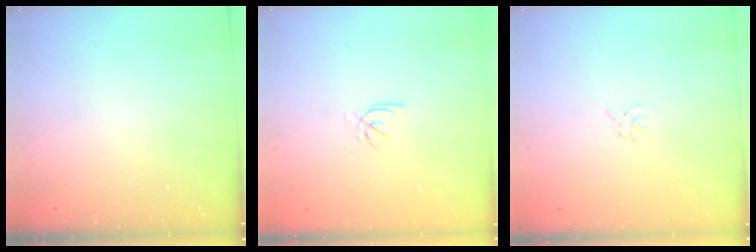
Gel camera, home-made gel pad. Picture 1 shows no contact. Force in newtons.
{"total": 2.2, "press": 2.2, "slide": 0.4}
{"total": 0.0}